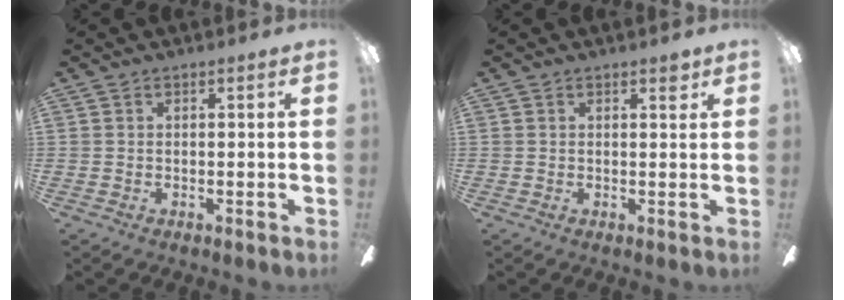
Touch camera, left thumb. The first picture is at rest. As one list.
[{"total": 1.8, "force": [1.2, 0.7, 1.1], "torque": [-0.007, -0.004, 0.018]}]